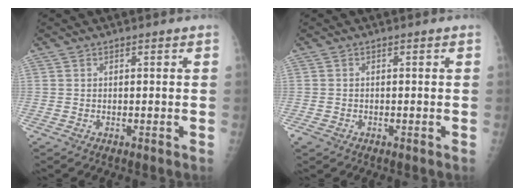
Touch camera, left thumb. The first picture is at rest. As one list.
[{"total": 1.5, "force": [-0.7, 1.1, 0.5], "torque": [-0.012, 0.000, -0.015]}]